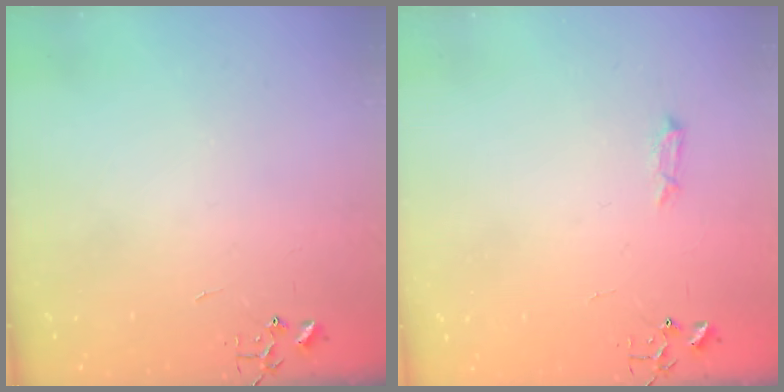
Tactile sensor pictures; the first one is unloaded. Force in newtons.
{"total": 4.0, "press": 4.0, "slide": 0.6}